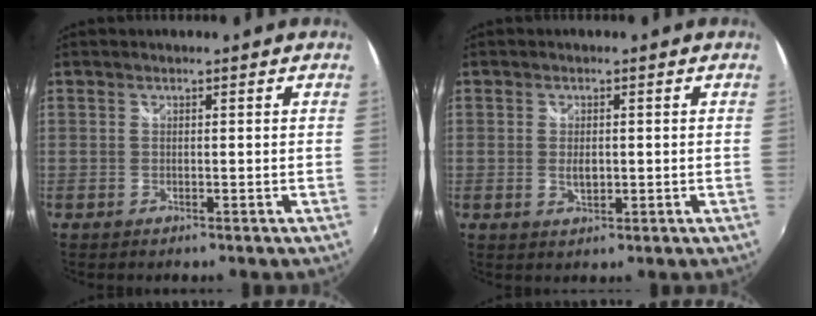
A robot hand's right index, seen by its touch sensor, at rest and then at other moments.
{"total": 2.5, "force": [-0.1, 1.6, 2.0], "torque": [-0.034, -0.004, 0.000]}